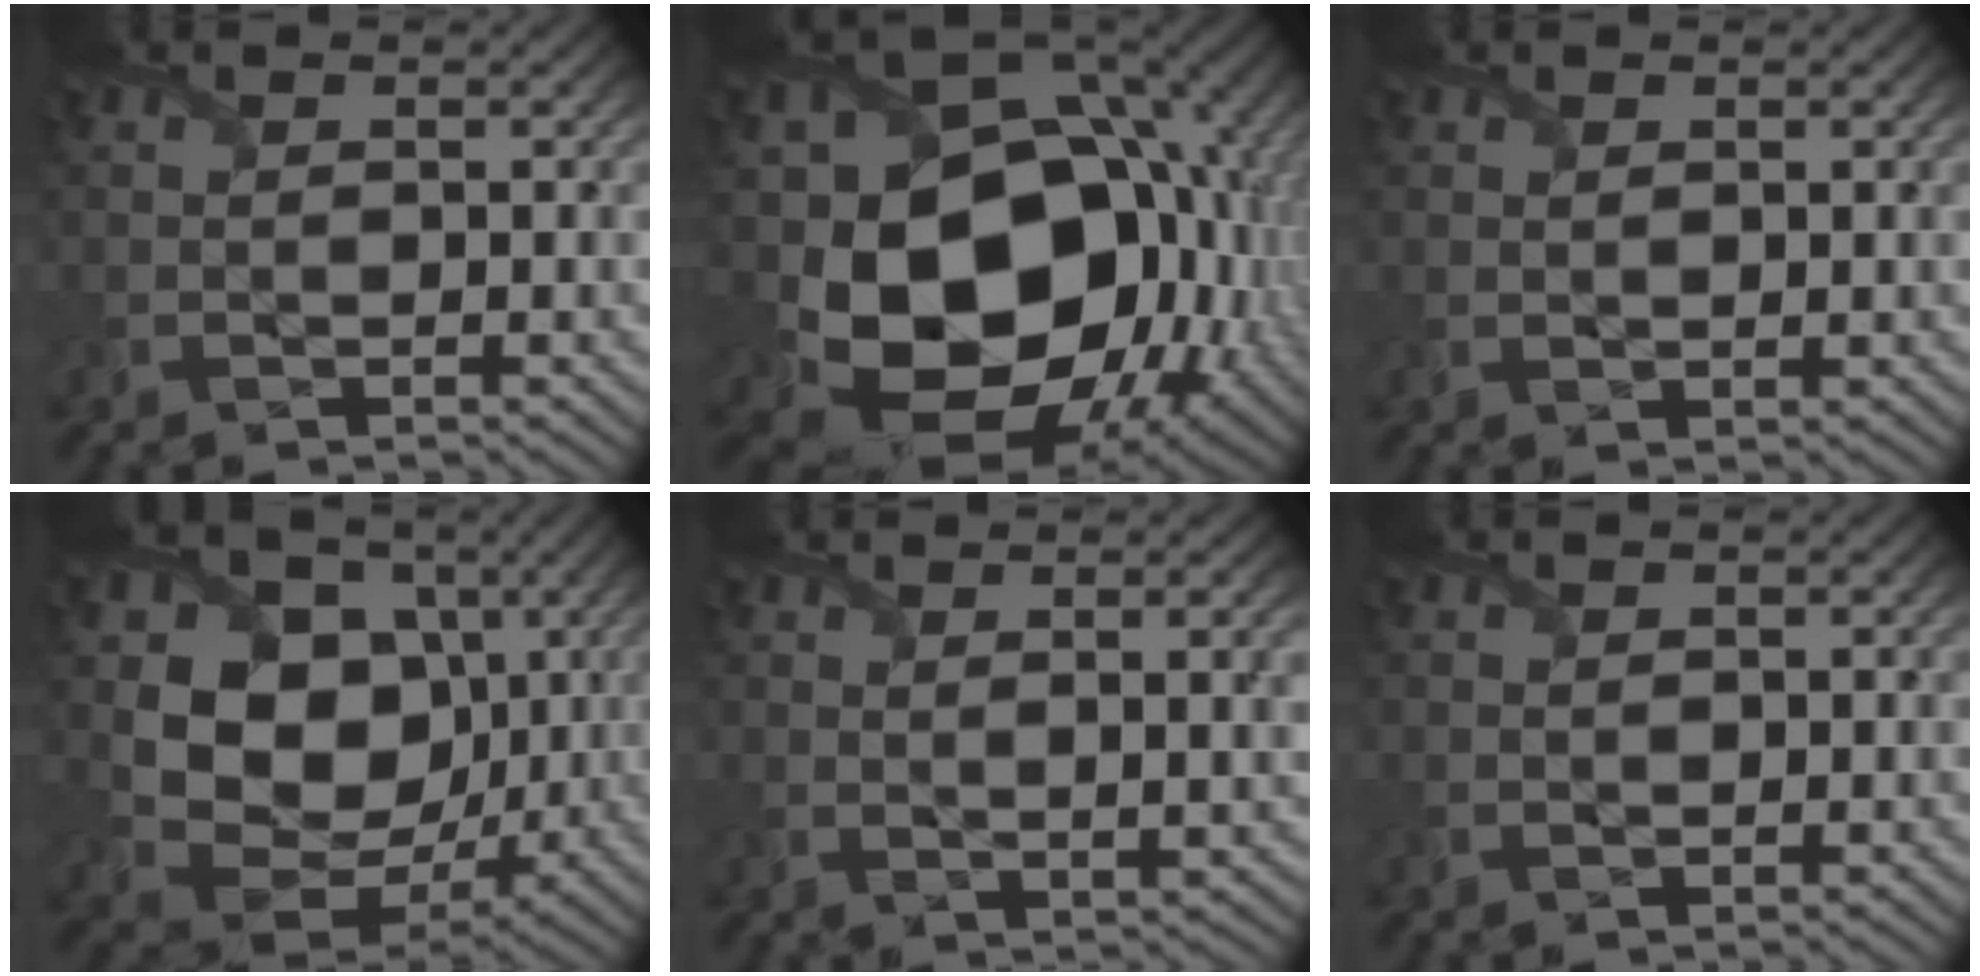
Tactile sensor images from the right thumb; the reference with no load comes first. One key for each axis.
{"total": 19.7, "fx": -1.9, "fy": 15.4, "fz": 12.2, "tx": -0.228, "ty": -0.063, "tz": 0.016}
{"total": 1.1, "fx": 0.8, "fy": 0.4, "fz": 0.6, "tx": -0.015, "ty": -0.003, "tz": 0.019}
{"total": 13.0, "fx": 2.1, "fy": 10.6, "fz": 7.2, "tx": -0.146, "ty": -0.018, "tz": 0.031}
{"total": 4.3, "fx": 2.1, "fy": 1.1, "fz": 3.6, "tx": -0.065, "ty": 0.003, "tz": 0.038}
{"total": 0.7, "fx": 0.6, "fy": 0.3, "fz": 0.4, "tx": -0.010, "ty": -0.002, "tz": 0.014}